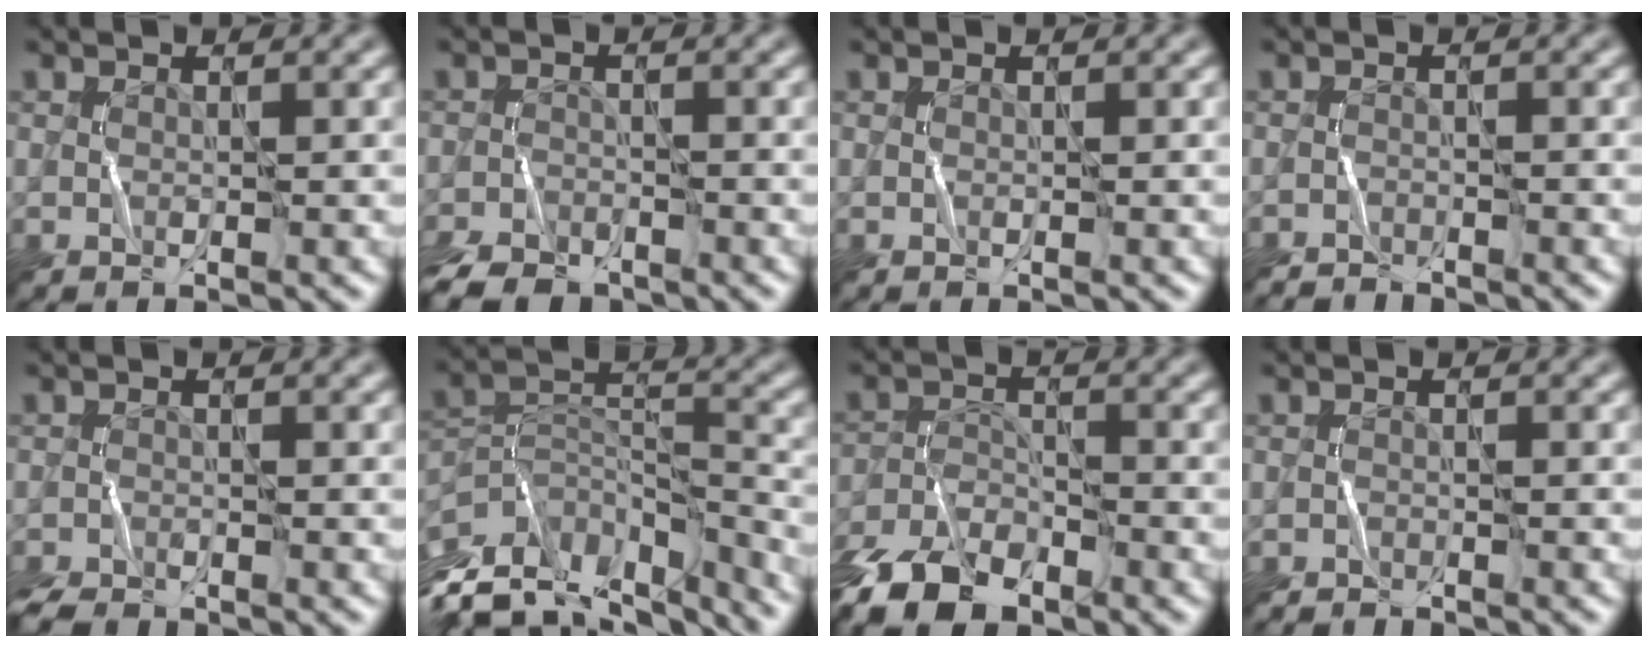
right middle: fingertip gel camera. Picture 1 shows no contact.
{"total": 5.2, "force": [-4.4, 2.1, 1.7], "torque": [-0.035, -0.022, -0.083]}
{"total": 0.0}
{"total": 2.4, "force": [-2.4, 0.1, -0.2], "torque": [-0.003, 0.001, -0.040]}
{"total": 2.5, "force": [-2.4, 0.3, 0.7], "torque": [-0.025, -0.006, -0.050]}
{"total": 13.6, "force": [-9.7, 7.2, 6.3], "torque": [-0.143, 0.018, -0.136]}
{"total": 8.0, "force": [-5.7, 3.6, 4.3], "torque": [-0.082, -0.008, -0.113]}
{"total": 1.6, "force": [-1.6, 0.0, -0.2], "torque": [-0.007, 0.002, -0.026]}